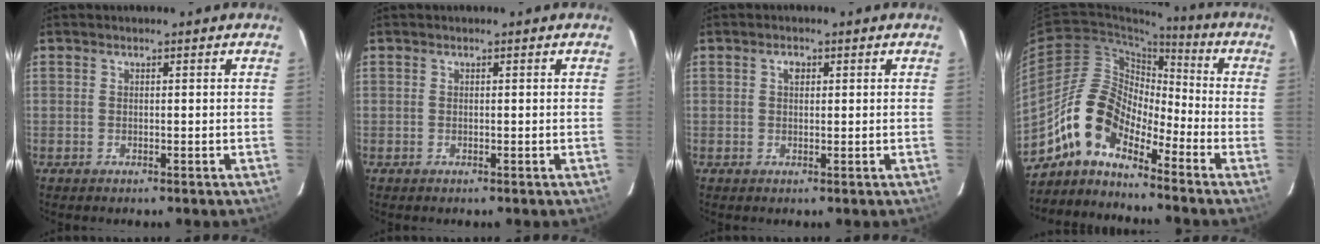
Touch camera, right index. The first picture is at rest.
{"total": 0.0}
{"total": 1.5, "force": [0.5, 1.0, 1.0], "torque": [-0.015, 0.007, 0.007]}
{"total": 11.3, "force": [-8.3, 5.0, 5.7], "torque": [-0.102, 0.024, -0.172]}